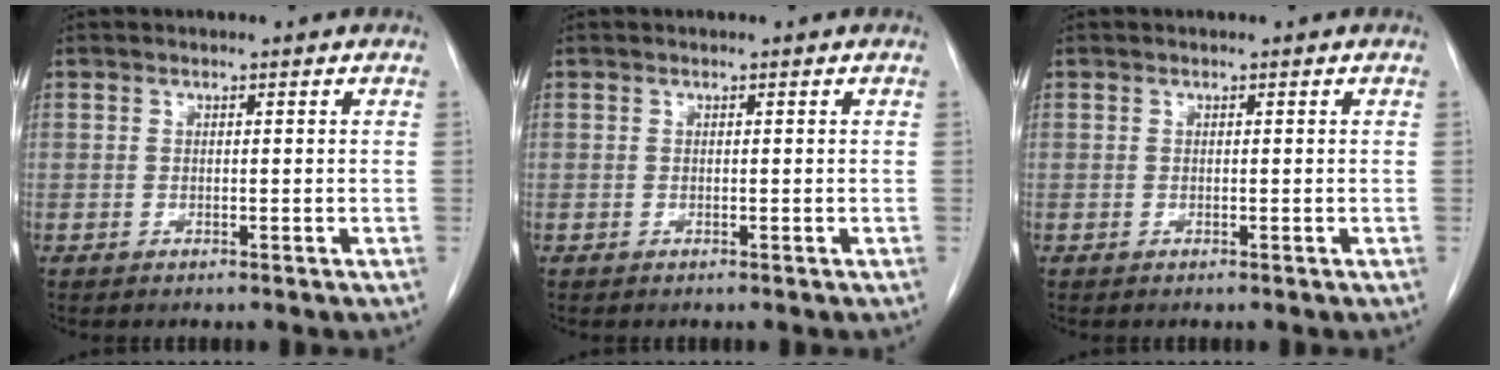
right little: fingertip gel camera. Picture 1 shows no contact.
{"total": 0.0}
{"total": 0.0}